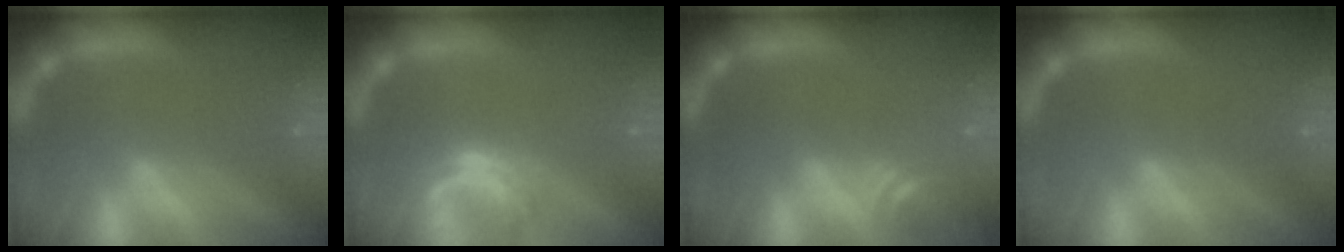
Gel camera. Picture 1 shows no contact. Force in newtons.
{"total": 2.5}
{"total": 3.0}
{"total": 0.0}